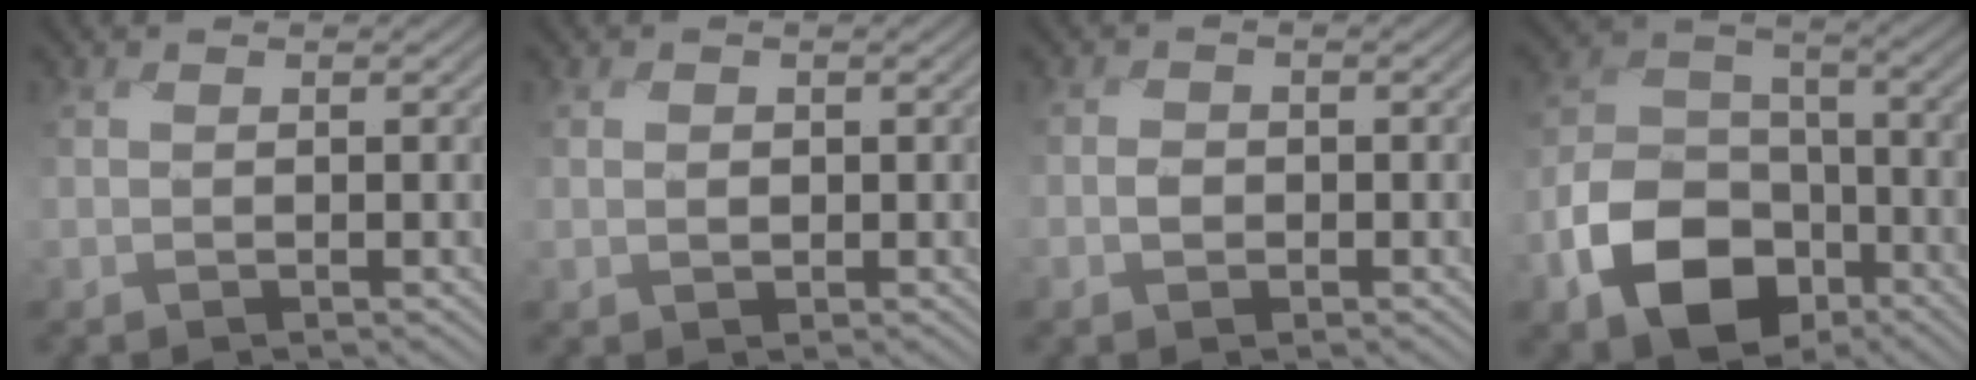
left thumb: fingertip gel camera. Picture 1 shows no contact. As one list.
[{"total": 1.0, "force": [-0.2, 0.9, 0.5], "torque": [-0.008, -0.002, -0.005]}, {"total": 1.2, "force": [-1.0, 0.7, 0.1], "torque": [0.004, -0.001, -0.026]}, {"total": 11.9, "force": [-6.5, 8.0, 5.8], "torque": [-0.117, -0.024, -0.130]}]